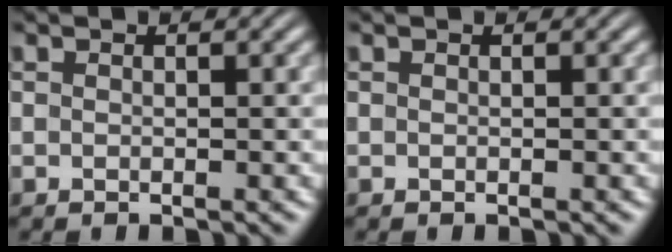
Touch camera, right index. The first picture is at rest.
{"total": 0.0}